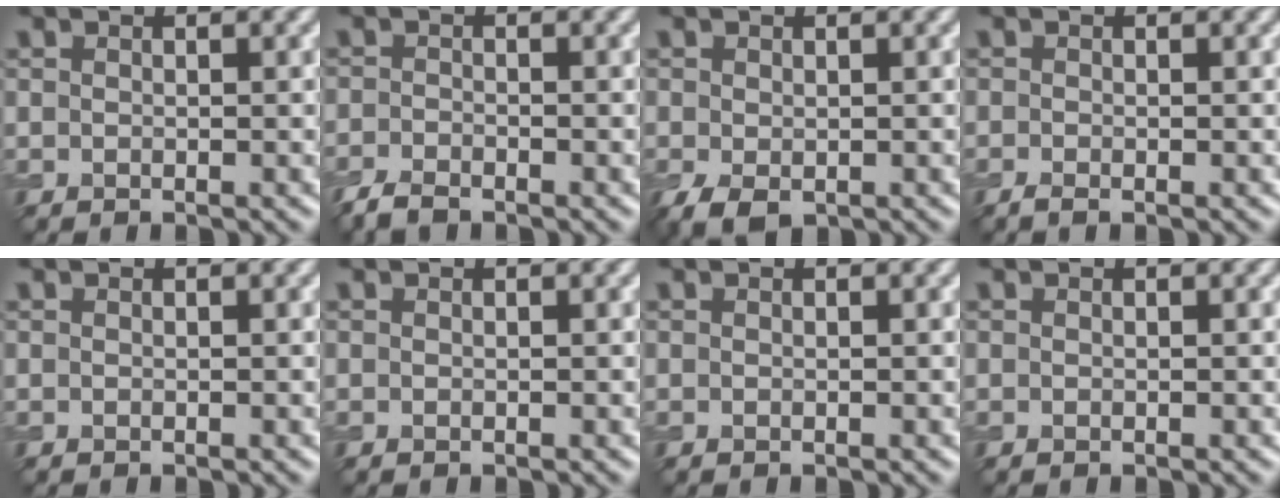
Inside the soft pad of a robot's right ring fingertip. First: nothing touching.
{"total": 2.2, "force": [-1.8, 0.7, 1.0], "torque": [-0.023, -0.005, -0.042]}
{"total": 2.3, "force": [-0.7, 1.5, 1.5], "torque": [-0.038, -0.013, -0.010]}
{"total": 0.6, "force": [-0.4, 0.1, 0.5], "torque": [-0.011, -0.003, -0.009]}
{"total": 0.0}
{"total": 0.0}
{"total": 0.0}
{"total": 0.0}